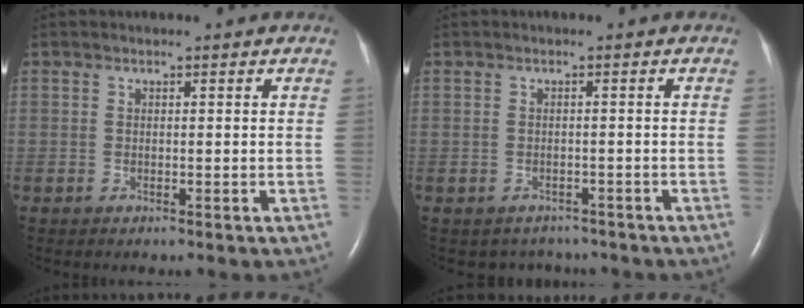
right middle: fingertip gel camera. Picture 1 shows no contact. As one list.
[{"total": 3.5, "force": [-3.1, 1.7, -0.4], "torque": [0.000, 0.007, -0.035]}]